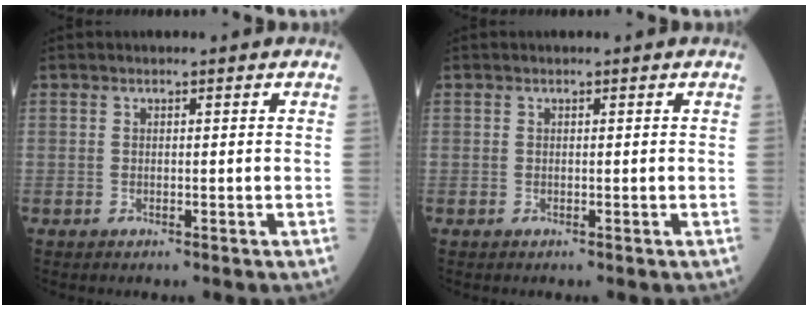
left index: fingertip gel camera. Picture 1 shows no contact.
{"total": 0.0}